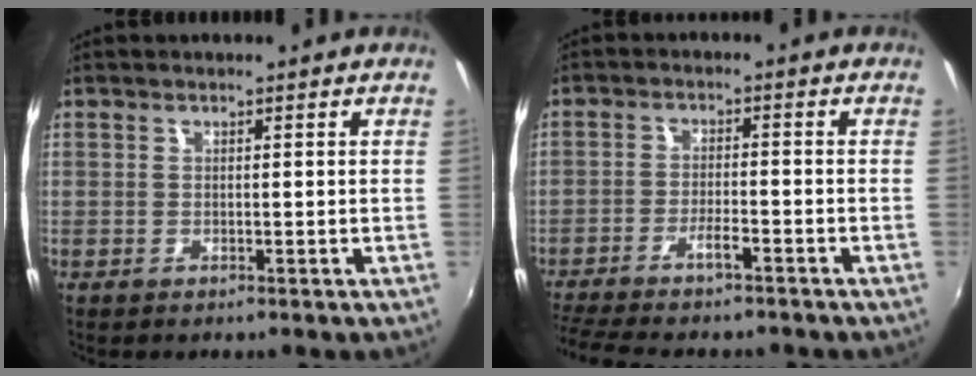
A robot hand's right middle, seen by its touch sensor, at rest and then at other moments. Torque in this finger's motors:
{"motor_torque": [1.09, -1.05, 0.25, 0.08]}